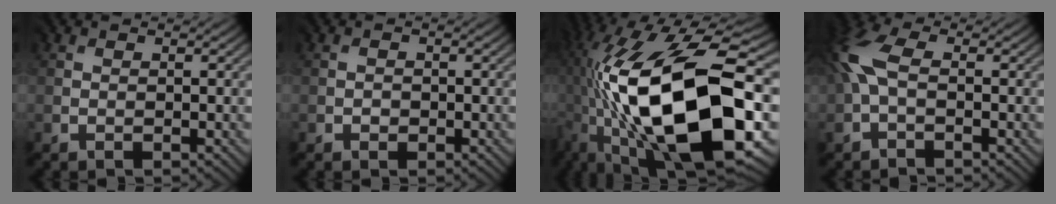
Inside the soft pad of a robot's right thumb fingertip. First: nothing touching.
{"total": 1.0, "force": [-0.4, 0.9, 0.2], "torque": [-0.001, -0.001, -0.005]}
{"total": 21.5, "force": [-1.3, 10.1, 18.9], "torque": [-0.387, -0.014, -0.015]}
{"total": 6.3, "force": [-0.2, 3.2, 5.4], "torque": [-0.159, 0.015, -0.012]}